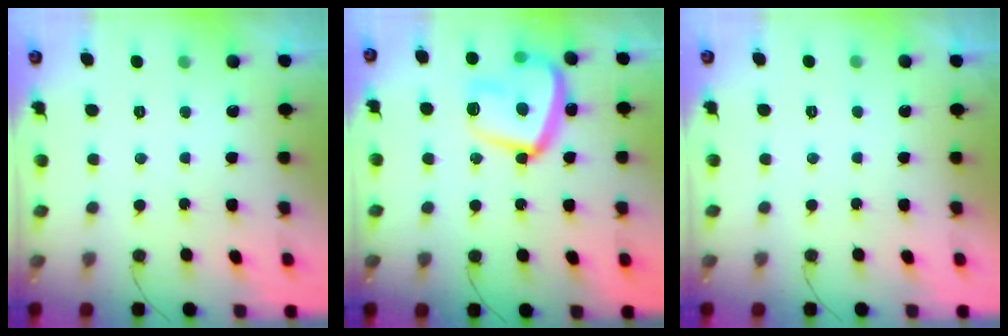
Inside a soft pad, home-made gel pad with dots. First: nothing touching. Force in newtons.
{"total": 19.1, "press": 19.0, "slide": 1.7}
{"total": 2.3, "press": 2.3, "slide": 0.3}